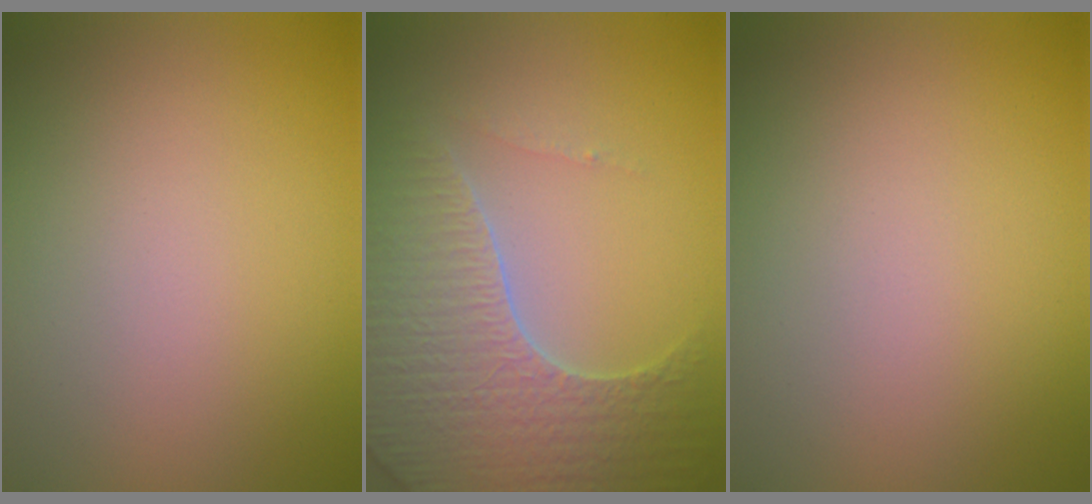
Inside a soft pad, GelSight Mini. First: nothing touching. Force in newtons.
{"total": 6.7, "press": 6.4, "slide": 1.6}
{"total": 0.0}